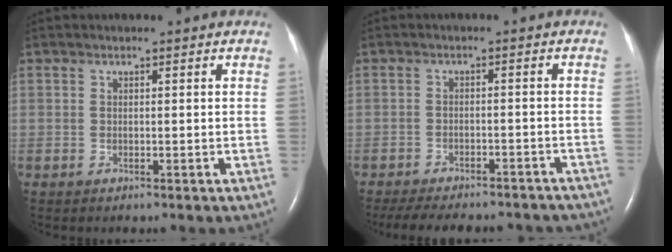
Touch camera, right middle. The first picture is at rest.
{"total": 19.8, "force": [-17.3, 6.0, 7.6], "torque": [-0.151, -0.013, -0.212]}